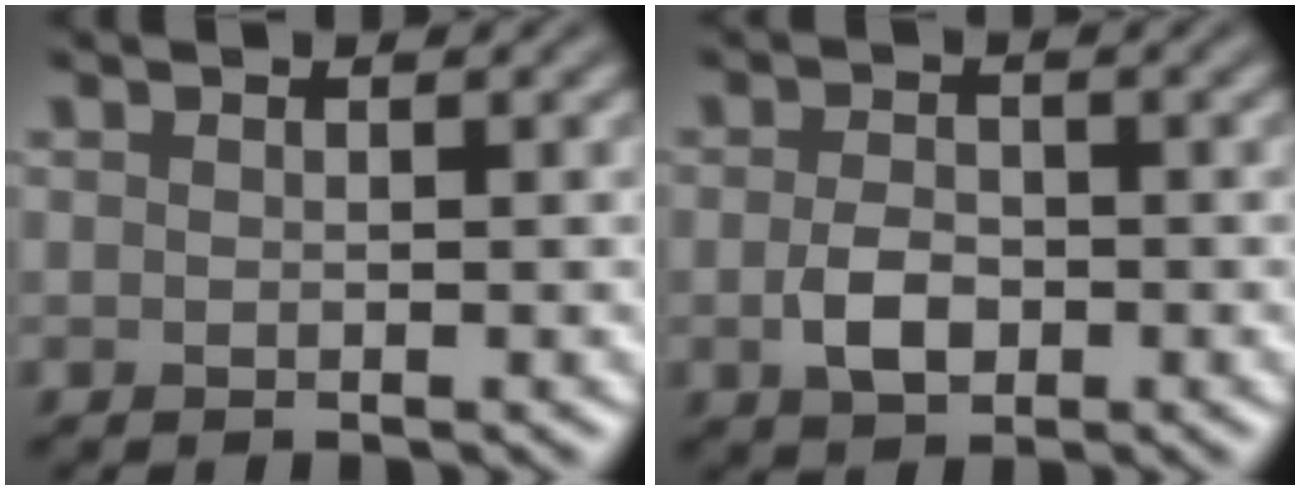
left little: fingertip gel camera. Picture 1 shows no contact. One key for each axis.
{"total": 2.9, "fx": -0.8, "fy": 2.0, "fz": 2.0, "tx": -0.042, "ty": -0.003, "tz": -0.018}